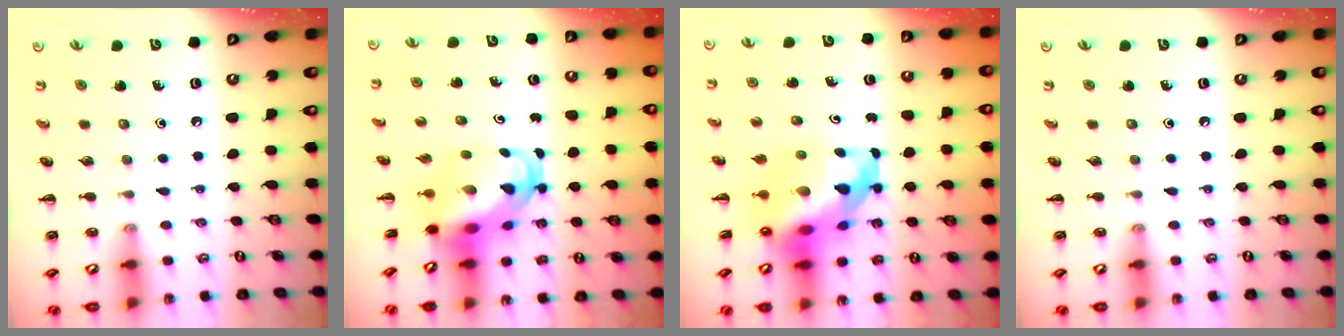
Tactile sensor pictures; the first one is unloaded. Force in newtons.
{"total": 6.8, "press": 6.6, "slide": 1.4}
{"total": 13.8, "press": 13.3, "slide": 3.6}
{"total": 0.0}